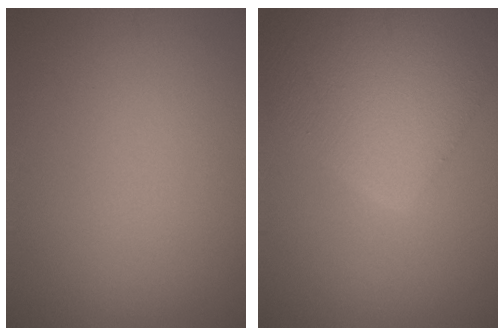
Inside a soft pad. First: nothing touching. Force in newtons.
{"total": 8.2, "press": 8.2, "slide": 0.4}